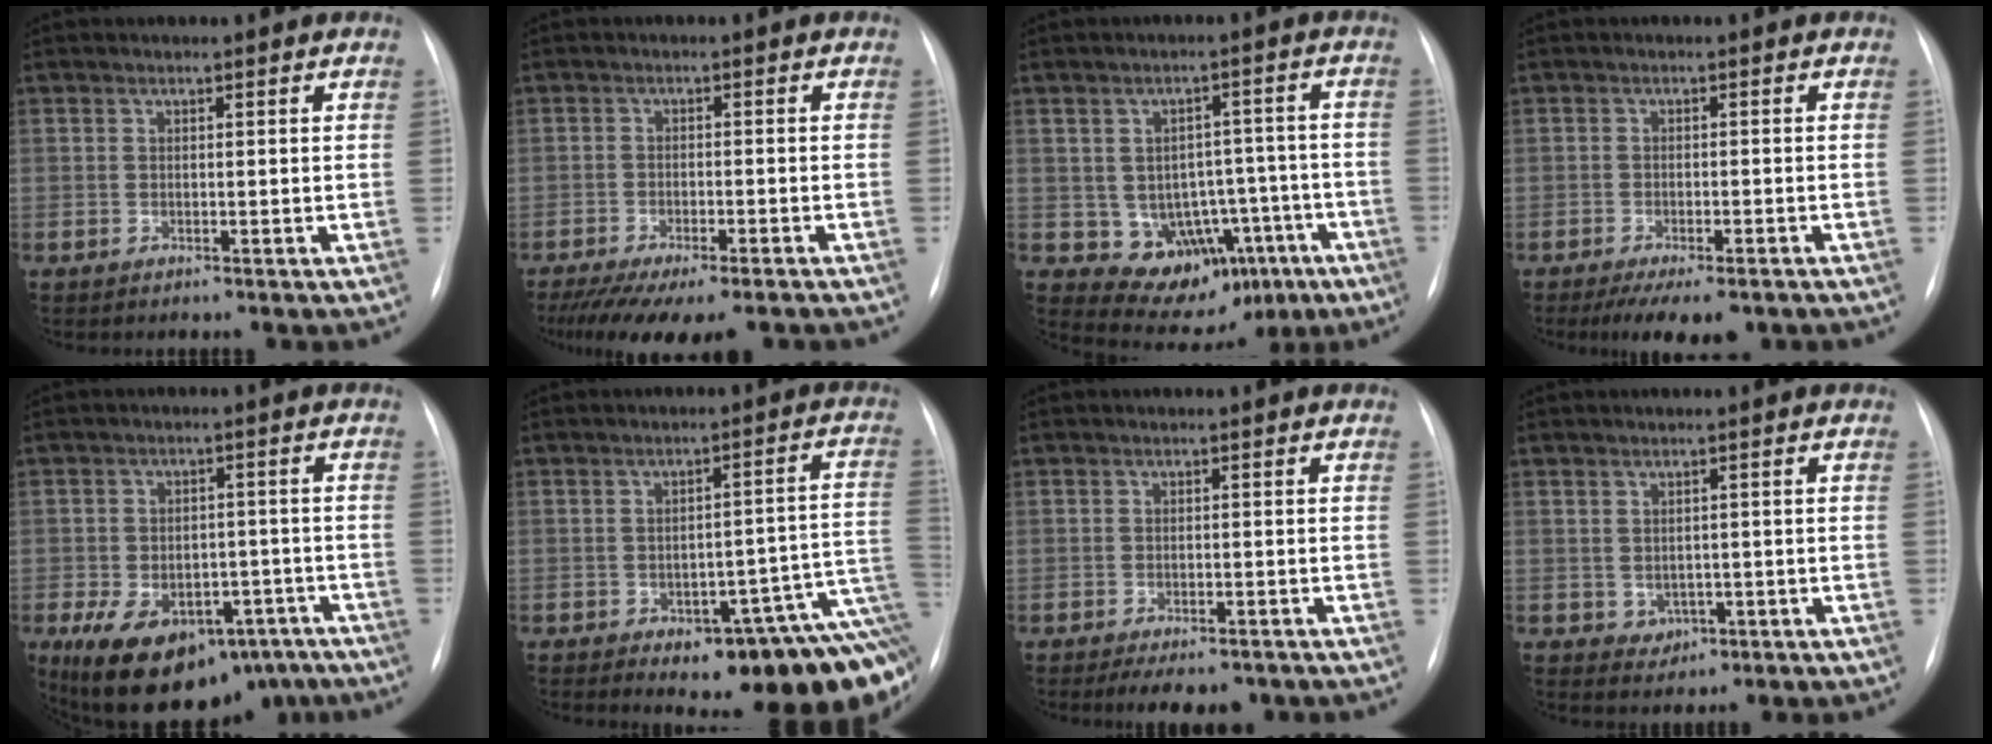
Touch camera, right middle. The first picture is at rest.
{"total": 14.0, "force": [-11.3, 2.9, 7.7], "torque": [-0.134, -0.023, -0.164]}
{"total": 12.5, "force": [-5.1, 9.0, 7.0], "torque": [-0.072, 0.037, -0.051]}
{"total": 8.3, "force": [-6.1, 2.5, 5.0], "torque": [-0.064, -0.011, -0.087]}
{"total": 17.8, "force": [-11.2, 10.2, 9.4], "torque": [-0.155, 0.009, -0.149]}
{"total": 17.1, "force": [-8.9, 5.8, 13.3], "torque": [-0.067, 0.049, -0.106]}
{"total": 6.9, "force": [-5.2, 2.9, 3.4], "torque": [-0.038, -0.001, -0.068]}
{"total": 2.7, "force": [-0.7, 2.3, 1.2], "torque": [-0.016, 0.004, 0.003]}